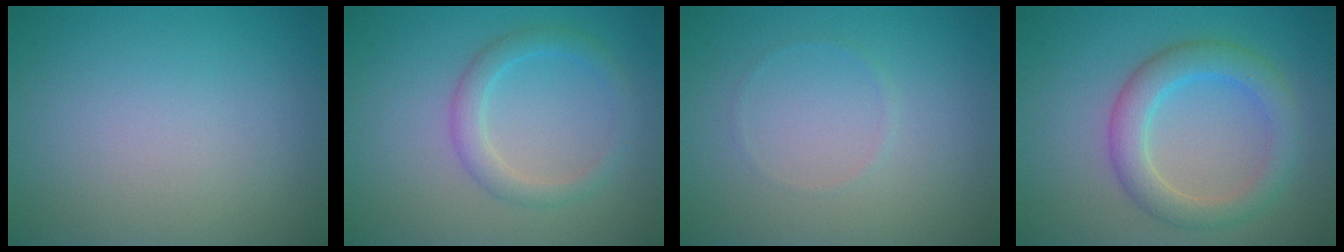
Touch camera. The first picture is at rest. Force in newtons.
{"total": 2.4, "press": 2.4, "slide": 0.1}
{"total": 0.5, "press": 0.5, "slide": 0.1}
{"total": 4.2, "press": 4.2, "slide": 0.4}